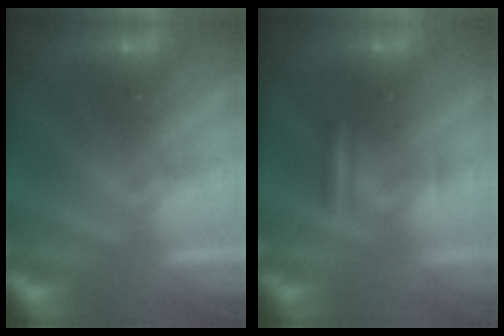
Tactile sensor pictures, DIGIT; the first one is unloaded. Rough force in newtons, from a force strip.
{"total": 9.3}